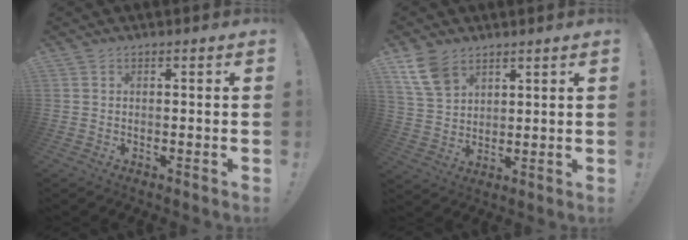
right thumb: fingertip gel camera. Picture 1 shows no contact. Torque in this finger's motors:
{"motor_torque": [0.00, 0.15, 0.74, 0.53, 0.00]}